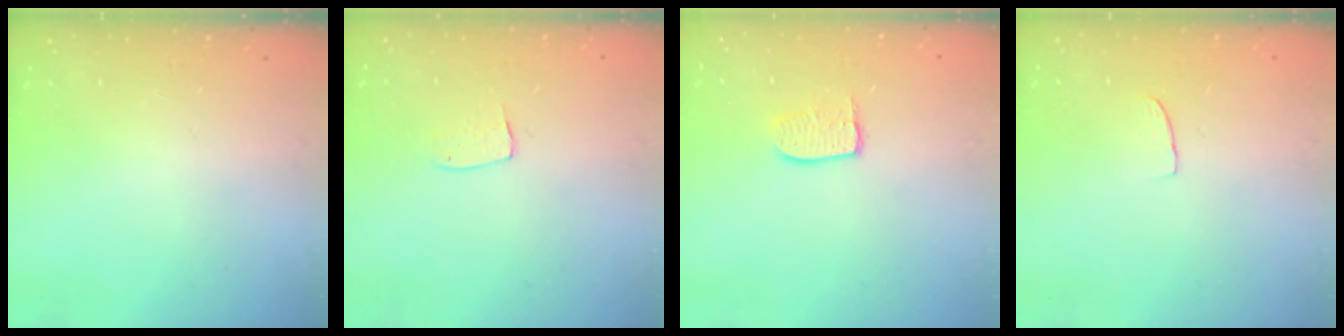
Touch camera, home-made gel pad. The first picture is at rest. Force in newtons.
{"total": 5.2, "press": 5.2, "slide": 0.3}
{"total": 6.1, "press": 6.1, "slide": 0.5}
{"total": 2.6, "press": 2.6, "slide": 0.2}